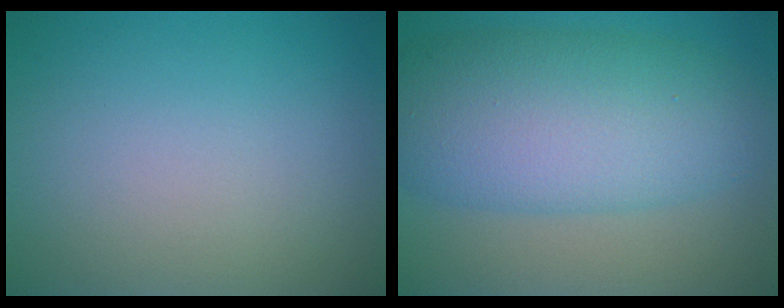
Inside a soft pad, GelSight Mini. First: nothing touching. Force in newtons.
{"total": 10.2, "press": 10.2, "slide": 0.1}